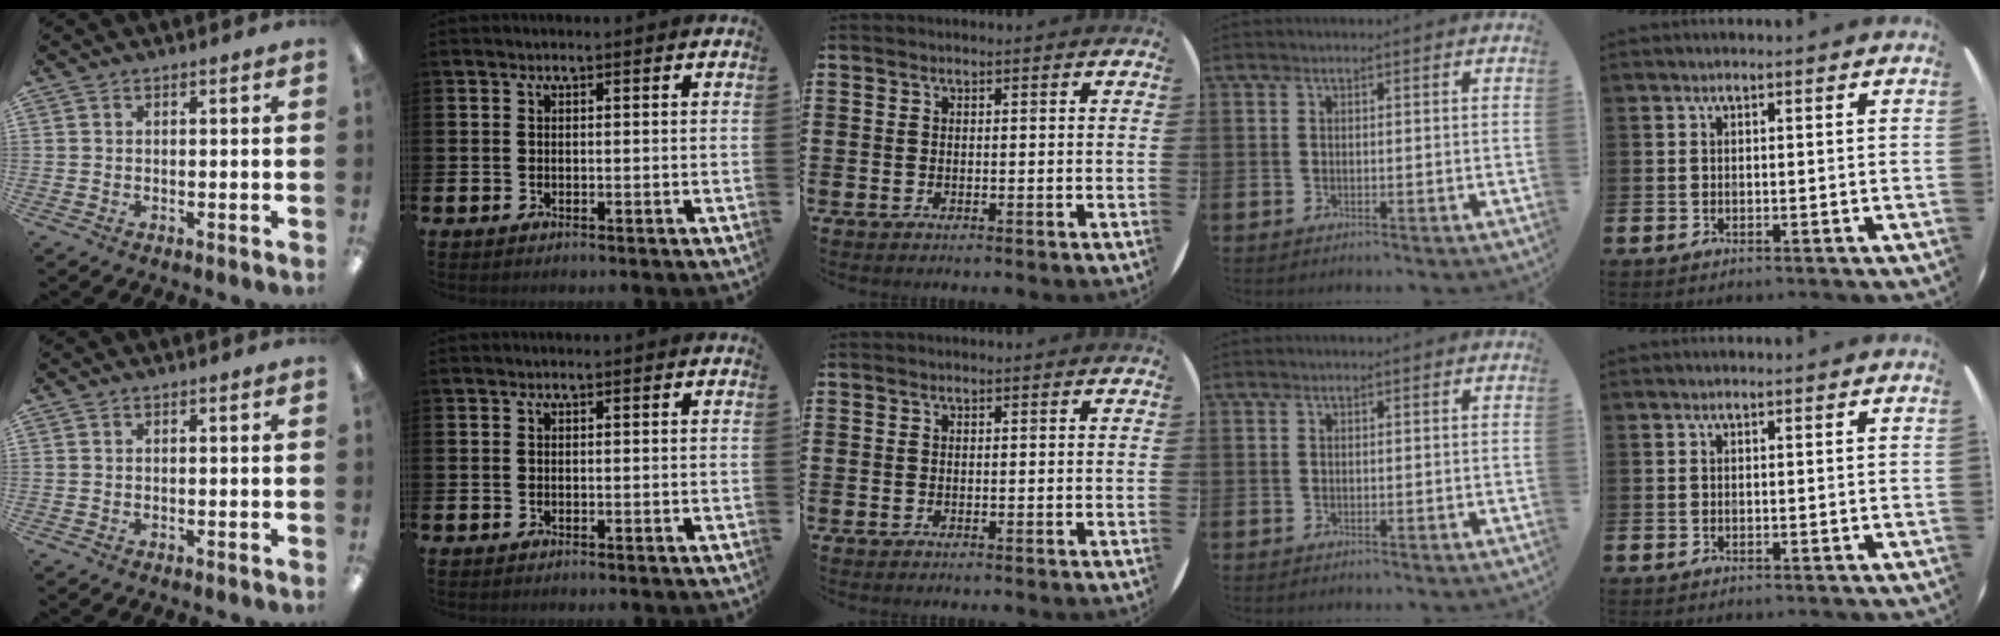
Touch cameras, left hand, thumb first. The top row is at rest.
{}